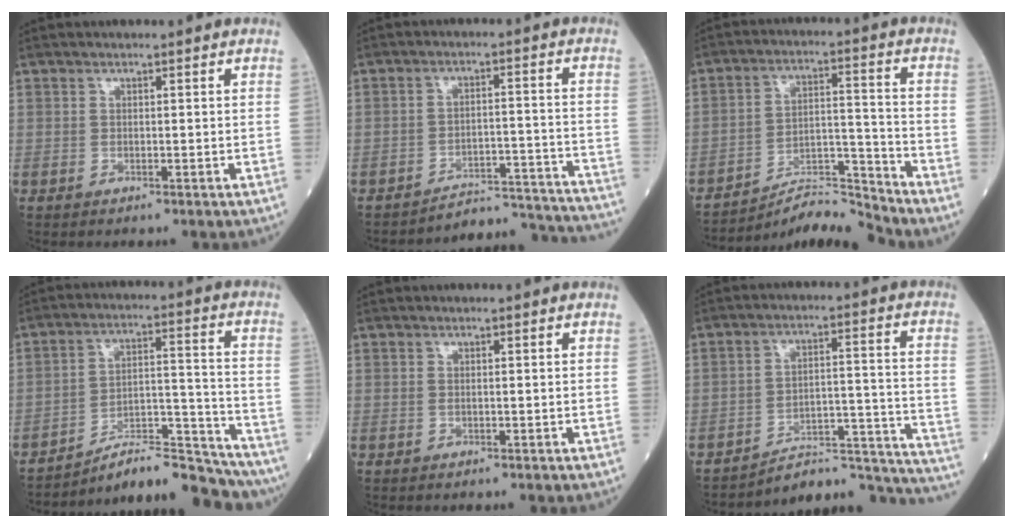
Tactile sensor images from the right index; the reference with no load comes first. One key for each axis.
{"total": 15.1, "fx": -15.1, "fy": 0.1, "fz": 0.3, "tx": 0.026, "ty": 0.033, "tz": -0.192}
{"total": 8.9, "fx": -8.8, "fy": -1.3, "fz": 0.7, "tx": -0.010, "ty": 0.037, "tz": -0.152}
{"total": 14.2, "fx": -13.7, "fy": 0.8, "fz": 3.7, "tx": -0.045, "ty": 0.043, "tz": -0.214}
{"total": 0.0}
{"total": 17.3, "fx": -17.1, "fy": 1.3, "fz": 2.5, "tx": 0.011, "ty": 0.056, "tz": -0.230}